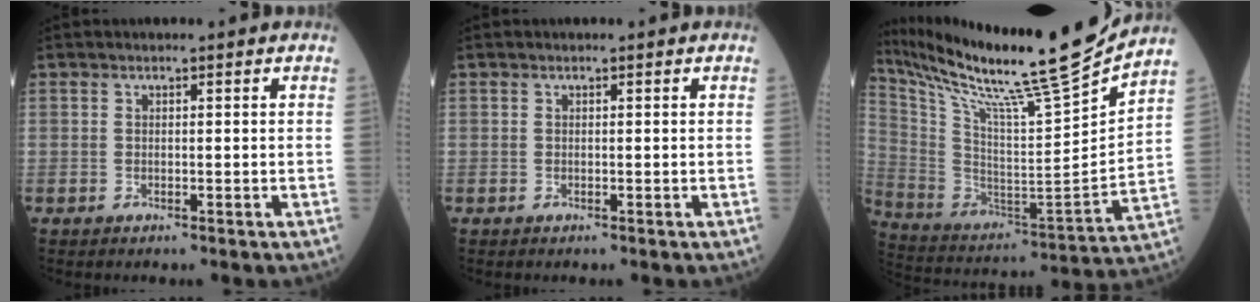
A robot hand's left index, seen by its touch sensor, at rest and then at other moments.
{"total": 0.0}
{"total": 25.1, "force": [21.9, -2.1, 12.1], "torque": [-0.236, -0.072, 0.360]}